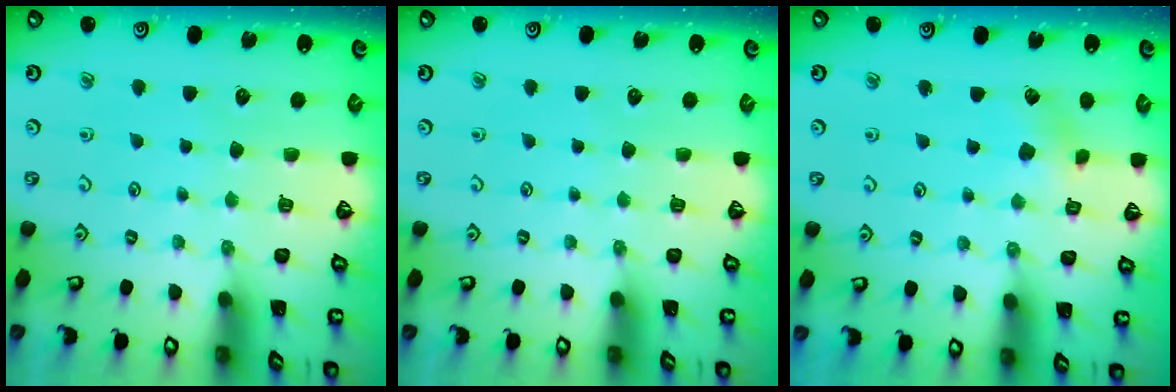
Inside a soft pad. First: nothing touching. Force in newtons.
{"total": 0.0}
{"total": 3.2, "press": 3.2, "slide": 0.4}